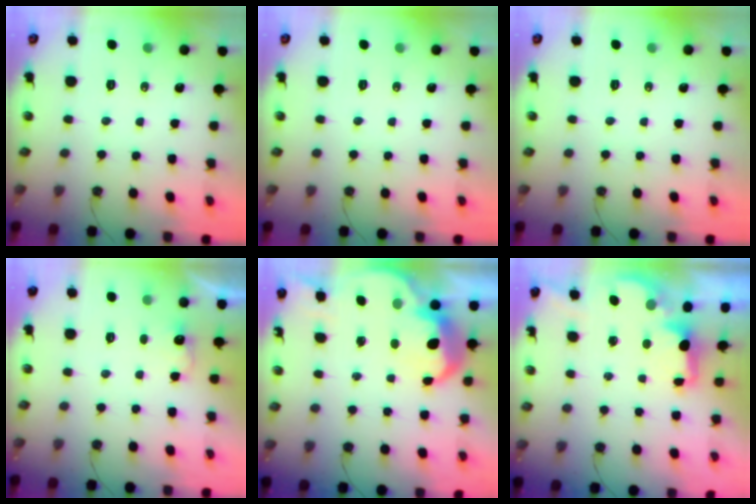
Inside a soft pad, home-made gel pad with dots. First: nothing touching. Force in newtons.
{"total": 0.0}
{"total": 0.0}
{"total": 3.5, "press": 3.4, "slide": 0.9}
{"total": 5.9, "press": 5.9, "slide": 0.4}
{"total": 1.6, "press": 1.4, "slide": 0.7}